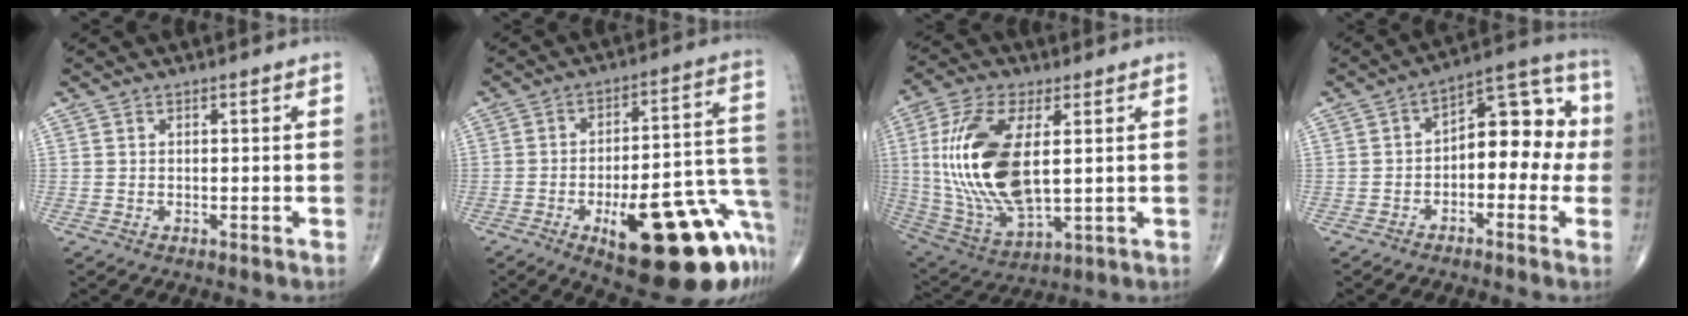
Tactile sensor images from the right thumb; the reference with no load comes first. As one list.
[{"total": 25.3, "force": [-11.1, 8.6, 21.1], "torque": [-0.199, 0.063, -0.139]}, {"total": 20.5, "force": [2.6, 9.4, 18.0], "torque": [-0.377, -0.018, 0.058]}, {"total": 12.2, "force": [-0.9, 7.1, 9.9], "torque": [-0.093, 0.049, -0.026]}]